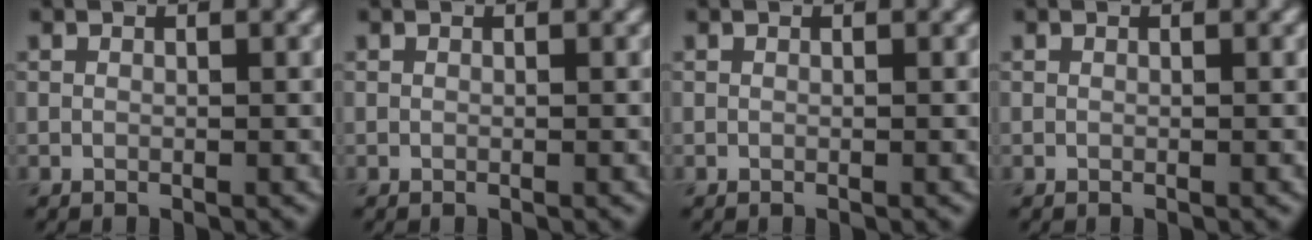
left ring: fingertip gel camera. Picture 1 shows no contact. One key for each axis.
{"total": 0.0}
{"total": 0.0}
{"total": 0.0}